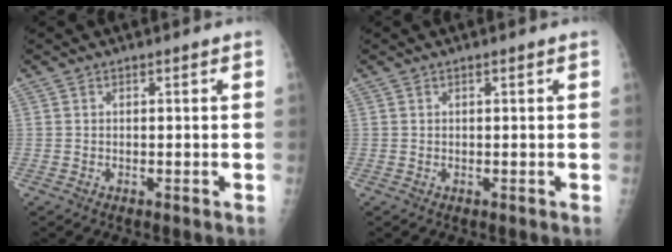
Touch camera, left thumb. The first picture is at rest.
{"total": 0.0}